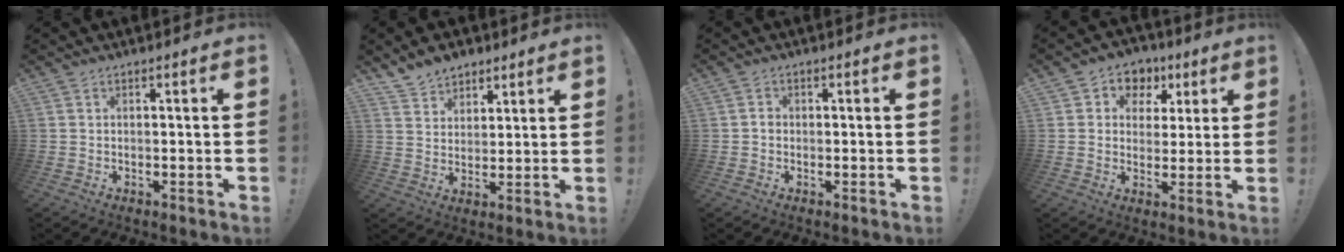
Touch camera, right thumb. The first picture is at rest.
{"total": 7.7, "force": [6.0, 4.6, 1.3], "torque": [-0.025, -0.038, 0.118]}
{"total": 1.1, "force": [-0.8, 0.7, 0.4], "torque": [-0.009, 0.006, -0.014]}
{"total": 7.3, "force": [2.3, 6.6, 2.1], "torque": [-0.027, -0.009, 0.049]}